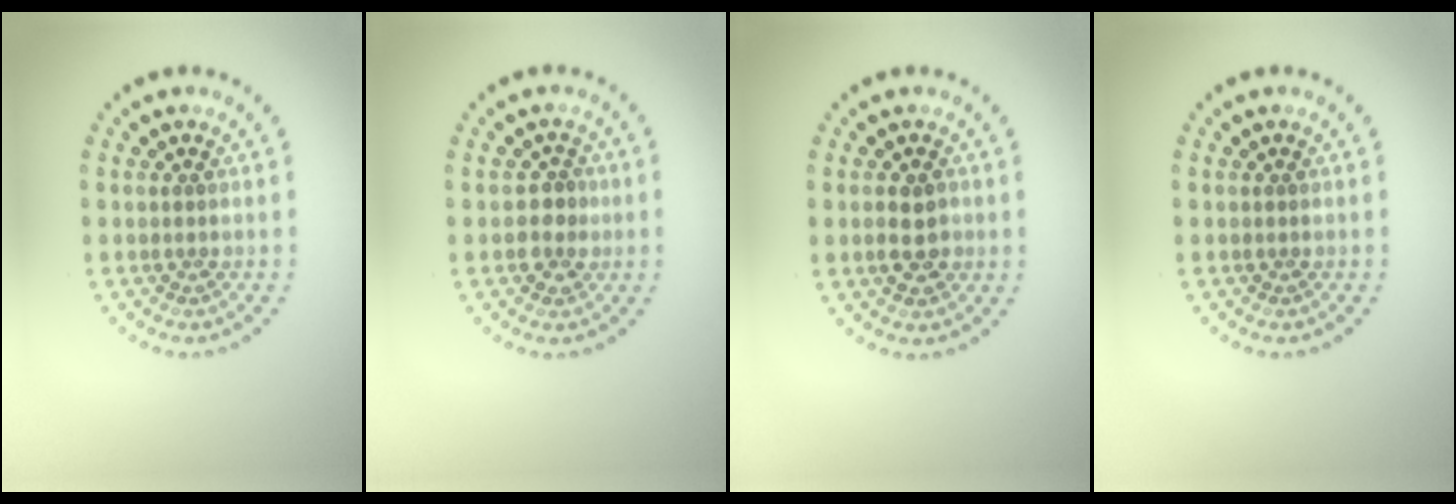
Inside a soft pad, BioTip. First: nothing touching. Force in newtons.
{"total": 2.1, "press": 2.0, "slide": 0.7}
{"total": 2.4, "press": 2.3, "slide": 0.4}
{"total": 0.0}